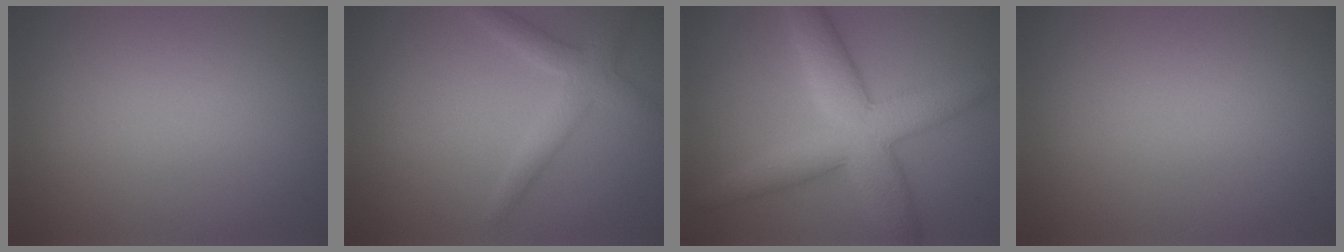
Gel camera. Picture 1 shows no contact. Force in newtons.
{"total": 2.8, "press": 2.8, "slide": 0.1}
{"total": 7.7, "press": 7.7, "slide": 0.3}
{"total": 0.0}